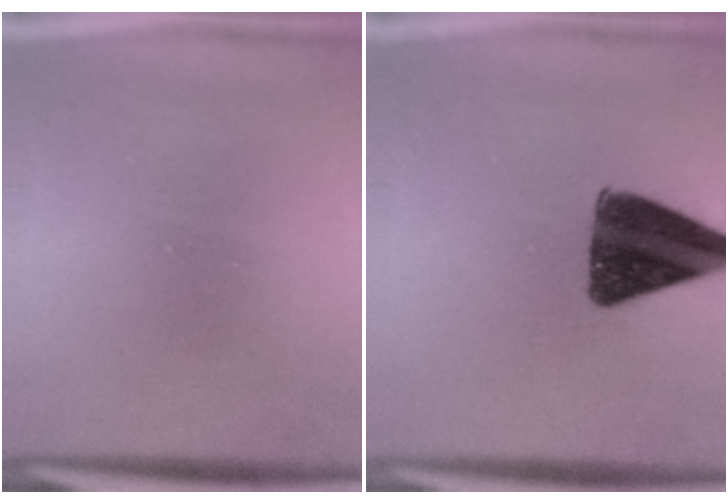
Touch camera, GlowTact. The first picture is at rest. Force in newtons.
{"total": 10.2}